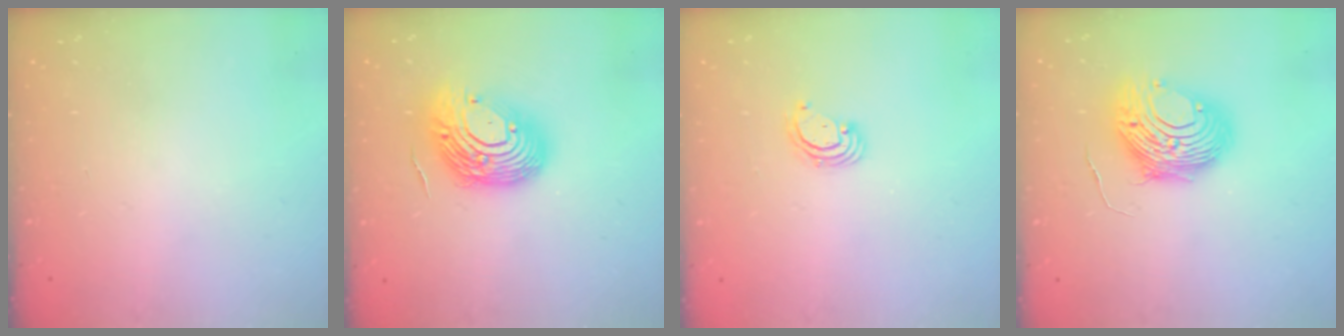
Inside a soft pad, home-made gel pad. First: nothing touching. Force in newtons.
{"total": 16.3, "press": 16.2, "slide": 2.1}
{"total": 3.5, "press": 3.5, "slide": 0.1}
{"total": 12.5, "press": 12.4, "slide": 1.4}